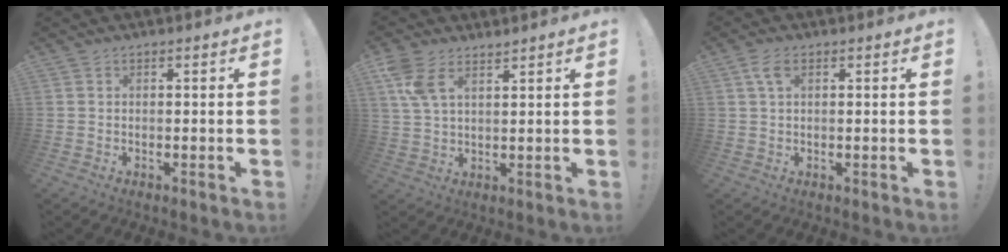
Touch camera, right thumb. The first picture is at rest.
{"total": 7.0, "force": [4.7, 2.9, 4.4], "torque": [-0.087, -0.018, 0.090]}
{"total": 3.8, "force": [1.5, 1.9, 3.0], "torque": [-0.062, 0.005, 0.028]}